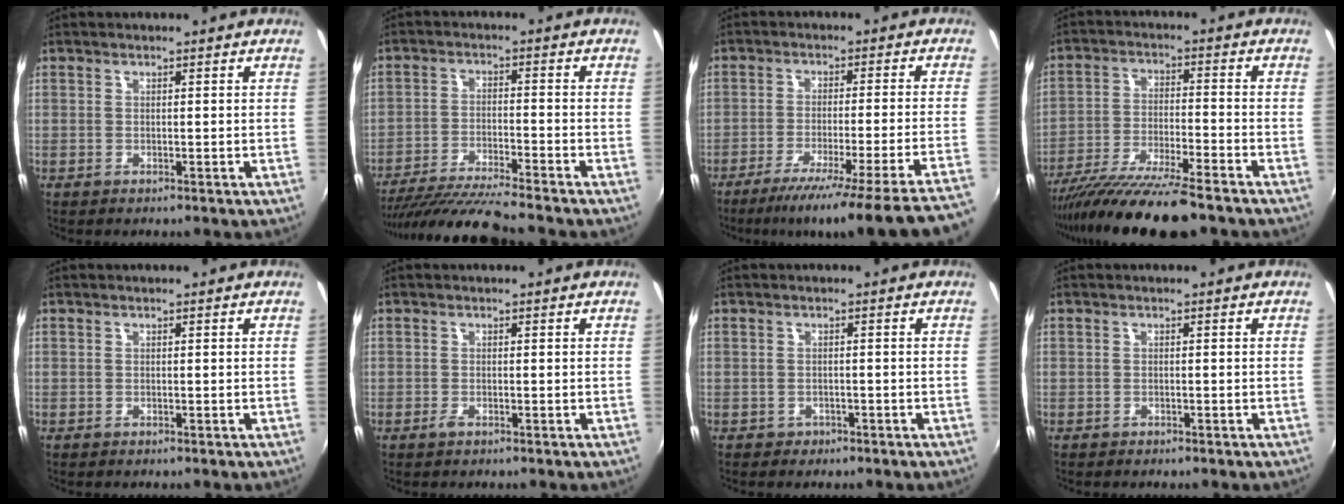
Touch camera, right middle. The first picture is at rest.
{"total": 11.6, "force": [-10.4, -0.6, 5.0], "torque": [-0.116, -0.021, -0.188]}
{"total": 20.8, "force": [-17.3, -3.3, 11.0], "torque": [-0.144, -0.075, -0.252]}
{"total": 15.5, "force": [-12.9, 0.9, 8.6], "torque": [-0.172, -0.041, -0.222]}
{"total": 0.0}
{"total": 0.8, "force": [-0.6, 0.2, 0.6], "torque": [-0.012, -0.003, -0.012]}
{"total": 1.6, "force": [-1.0, 1.2, 0.3], "torque": [-0.011, -0.002, -0.011]}
{"total": 0.7, "force": [-0.6, 0.3, 0.1], "torque": [-0.007, -0.002, -0.010]}